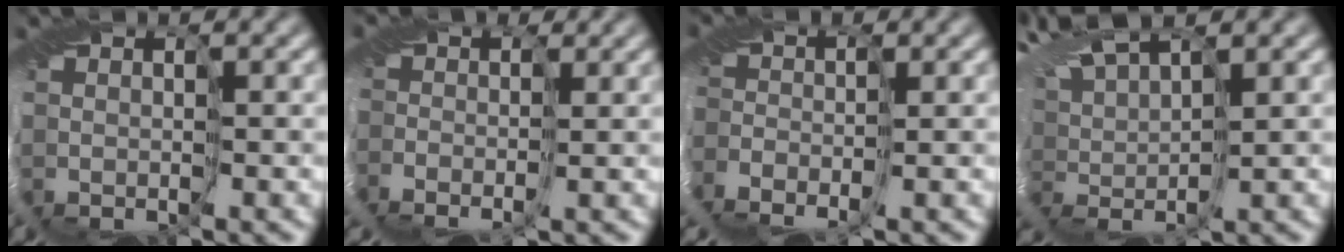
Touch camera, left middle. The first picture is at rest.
{"total": 2.9, "force": [0.1, 2.6, 1.3], "torque": [-0.025, 0.009, -0.007]}
{"total": 3.0, "force": [-2.6, 1.3, 0.7], "torque": [-0.005, -0.008, -0.045]}
{"total": 6.2, "force": [4.9, 1.4, 3.6], "torque": [-0.101, 0.029, 0.085]}